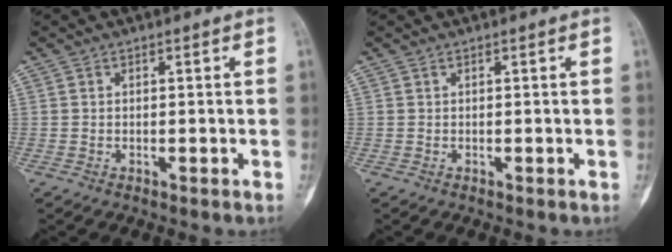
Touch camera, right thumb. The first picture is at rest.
{"total": 0.0}